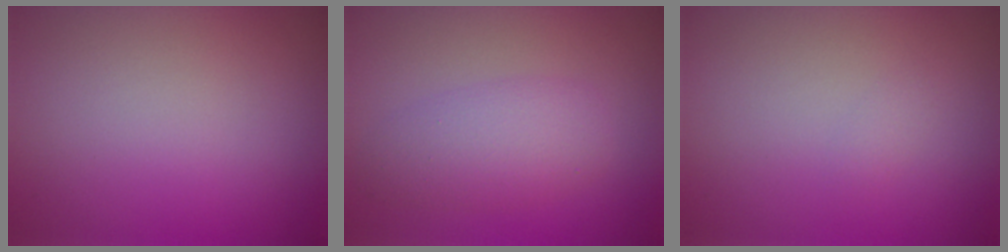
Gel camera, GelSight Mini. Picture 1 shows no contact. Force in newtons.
{"total": 3.8, "press": 3.8, "slide": 0.1}
{"total": 0.6, "press": 0.6, "slide": 0.1}